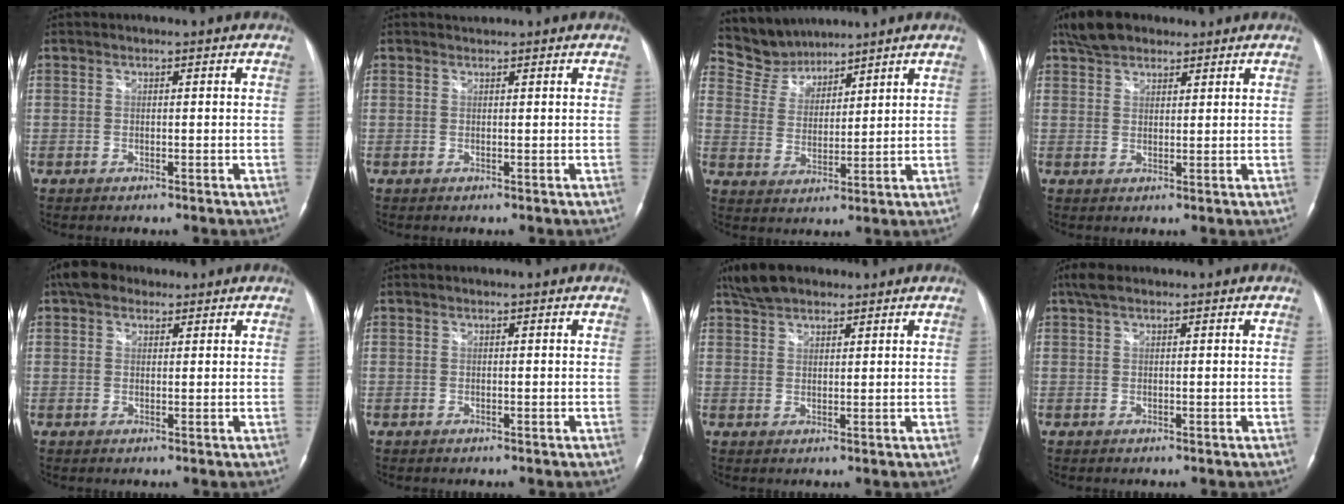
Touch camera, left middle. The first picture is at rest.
{"total": 0.6, "force": [0.6, 0.1, -0.2], "torque": [-0.007, 0.006, 0.012]}
{"total": 6.6, "force": [6.4, 1.7, -0.3], "torque": [-0.005, 0.011, 0.138]}
{"total": 6.3, "force": [5.0, 2.9, 2.6], "torque": [-0.054, 0.020, 0.092]}
{"total": 4.3, "force": [2.8, 2.7, 1.8], "torque": [-0.037, 0.023, 0.049]}
{"total": 0.0}
{"total": 5.8, "force": [4.7, 2.4, 2.5], "torque": [-0.055, 0.018, 0.089]}
{"total": 2.7, "force": [1.8, 1.0, 1.8], "torque": [-0.039, 0.021, 0.035]}